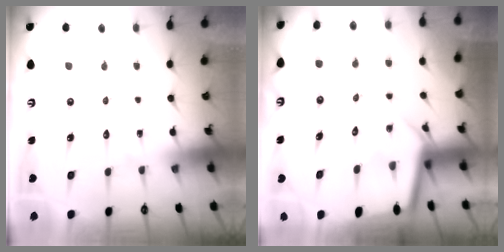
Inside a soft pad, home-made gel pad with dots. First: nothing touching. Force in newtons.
{"total": 5.0, "press": 4.9, "slide": 0.7}